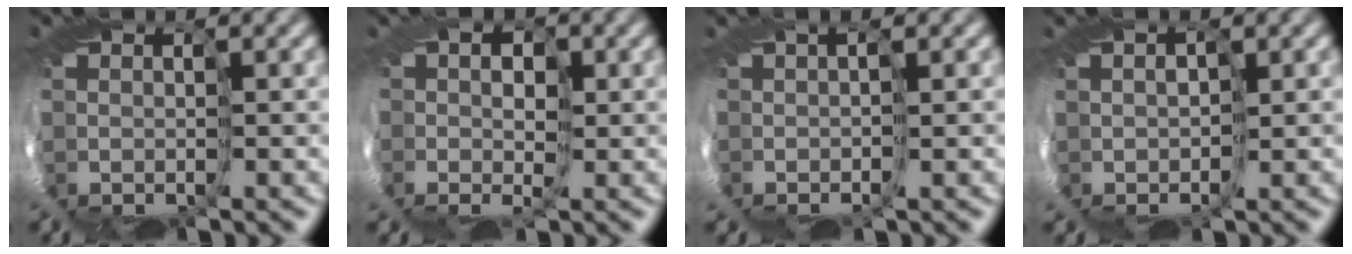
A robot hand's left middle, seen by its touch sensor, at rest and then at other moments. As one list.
[{"total": 1.6, "force": [0.9, 0.7, 1.1], "torque": [0.006, 0.013, -0.004]}, {"total": 1.8, "force": [0.0, -1.7, -0.7], "torque": [0.032, 0.009, -0.004]}, {"total": 0.9, "force": [0.8, 0.3, -0.2], "torque": [0.014, 0.016, -0.010]}]